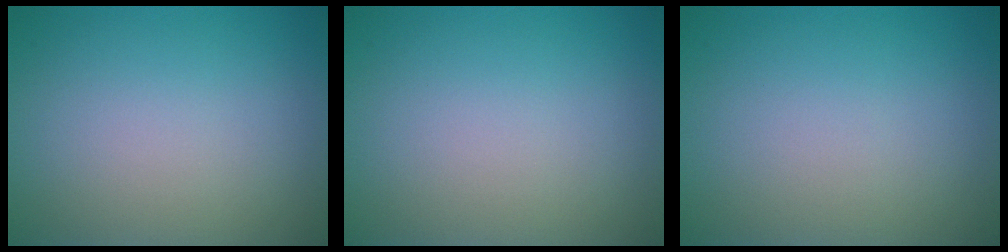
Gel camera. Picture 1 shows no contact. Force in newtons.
{"total": 0.0}
{"total": 0.0}